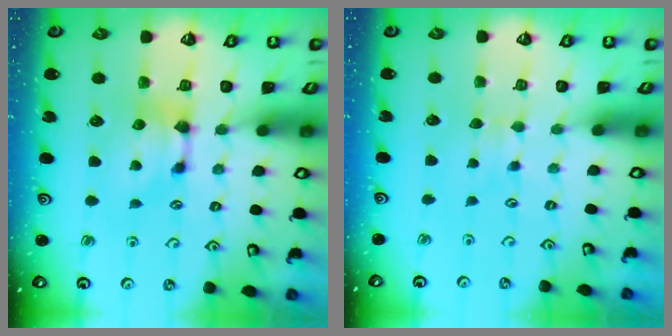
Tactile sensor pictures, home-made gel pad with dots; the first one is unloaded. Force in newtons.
{"total": 3.5, "press": 3.4, "slide": 0.5}